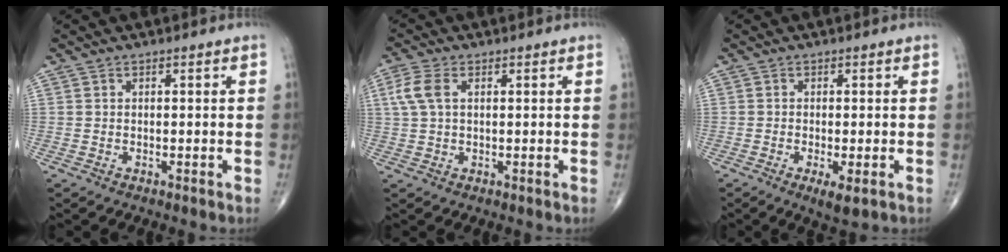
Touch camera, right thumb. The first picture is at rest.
{"total": 4.9, "force": [1.3, 2.7, 3.8], "torque": [-0.101, 0.014, 0.025]}
{"total": 3.5, "force": [-1.3, 0.8, 3.1], "torque": [-0.053, -0.010, -0.023]}